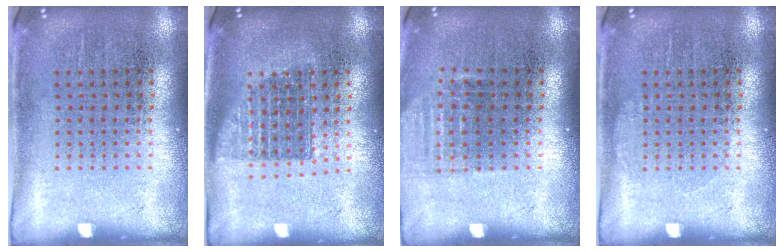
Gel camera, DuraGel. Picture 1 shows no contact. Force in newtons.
{"total": 1.4, "press": 1.2, "slide": 0.8}
{"total": 1.0, "press": 0.9, "slide": 0.4}
{"total": 0.6, "press": 0.5, "slide": 0.1}